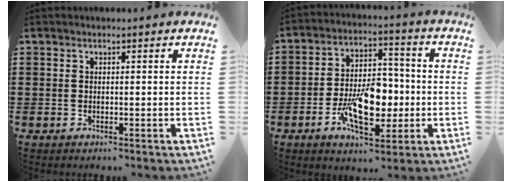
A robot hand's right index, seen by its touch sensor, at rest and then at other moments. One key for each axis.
{"total": 10.7, "fx": -2.5, "fy": 5.9, "fz": 8.5, "tx": -0.152, "ty": 0.000, "tz": -0.045}